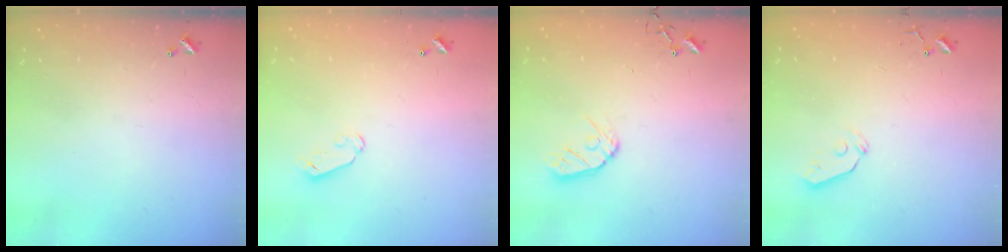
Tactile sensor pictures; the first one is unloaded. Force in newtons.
{"total": 4.1, "press": 4.0, "slide": 0.4}
{"total": 9.0, "press": 8.9, "slide": 0.8}
{"total": 3.8, "press": 3.8, "slide": 0.3}